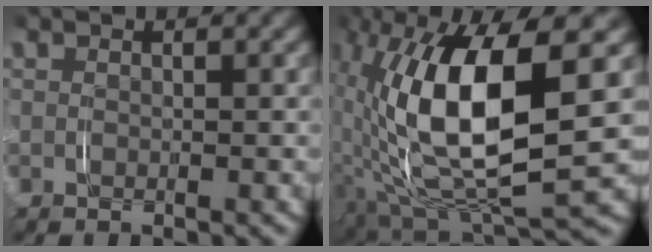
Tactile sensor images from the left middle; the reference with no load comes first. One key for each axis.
{"total": 15.1, "fx": 0.1, "fy": 7.0, "fz": 13.5, "tx": -0.273, "ty": -0.022, "tz": 0.023}